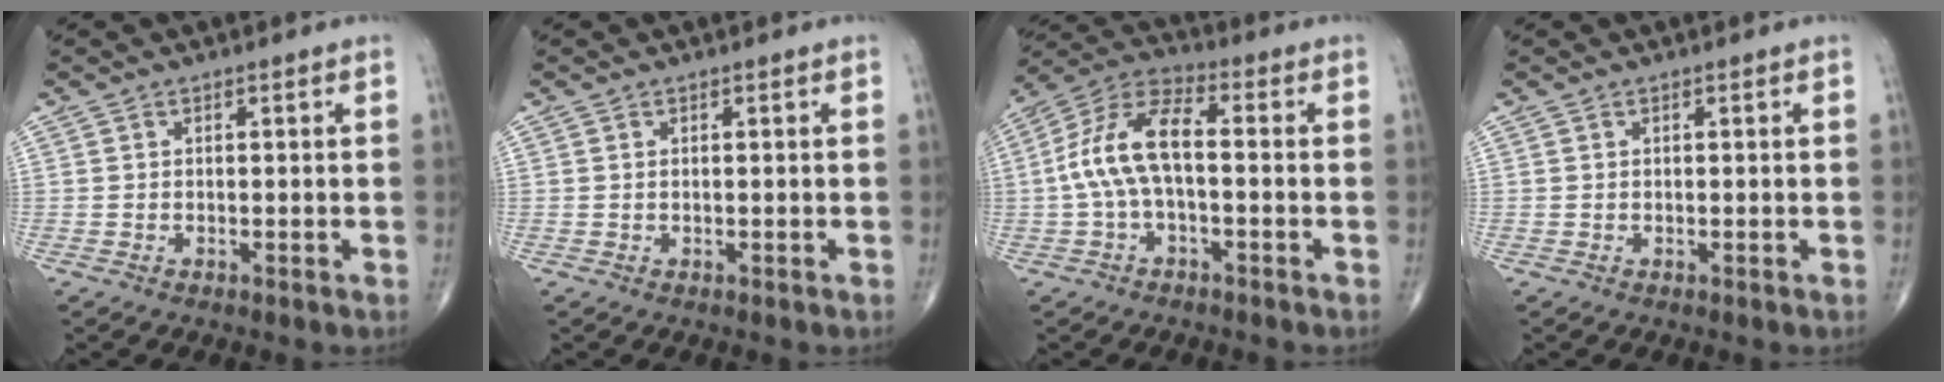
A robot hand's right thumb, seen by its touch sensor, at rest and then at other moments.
{"total": 0.0}
{"total": 11.5, "force": [-0.7, 5.2, 10.2], "torque": [-0.211, 0.042, -0.021]}
{"total": 0.0}